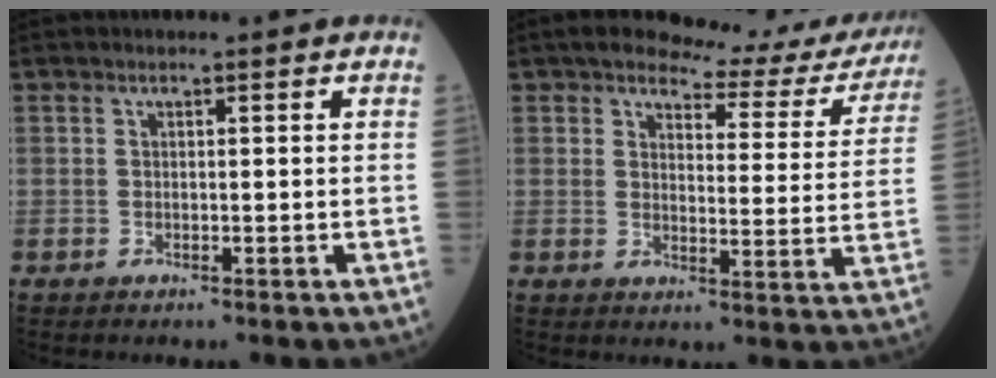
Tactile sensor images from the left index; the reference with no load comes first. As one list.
[{"total": 13.5, "force": [12.5, 3.4, 3.6], "torque": [-0.027, -0.023, 0.131]}]